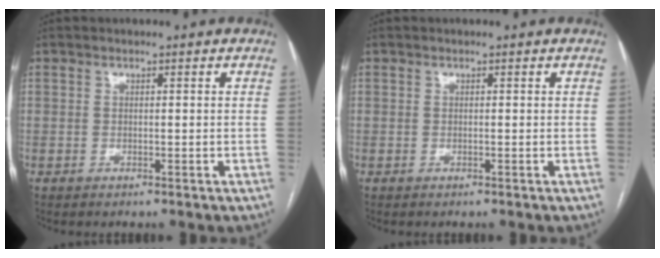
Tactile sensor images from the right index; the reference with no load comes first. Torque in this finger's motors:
{"motor_torque": [0.11, 0.06, 0.02, 0.00]}